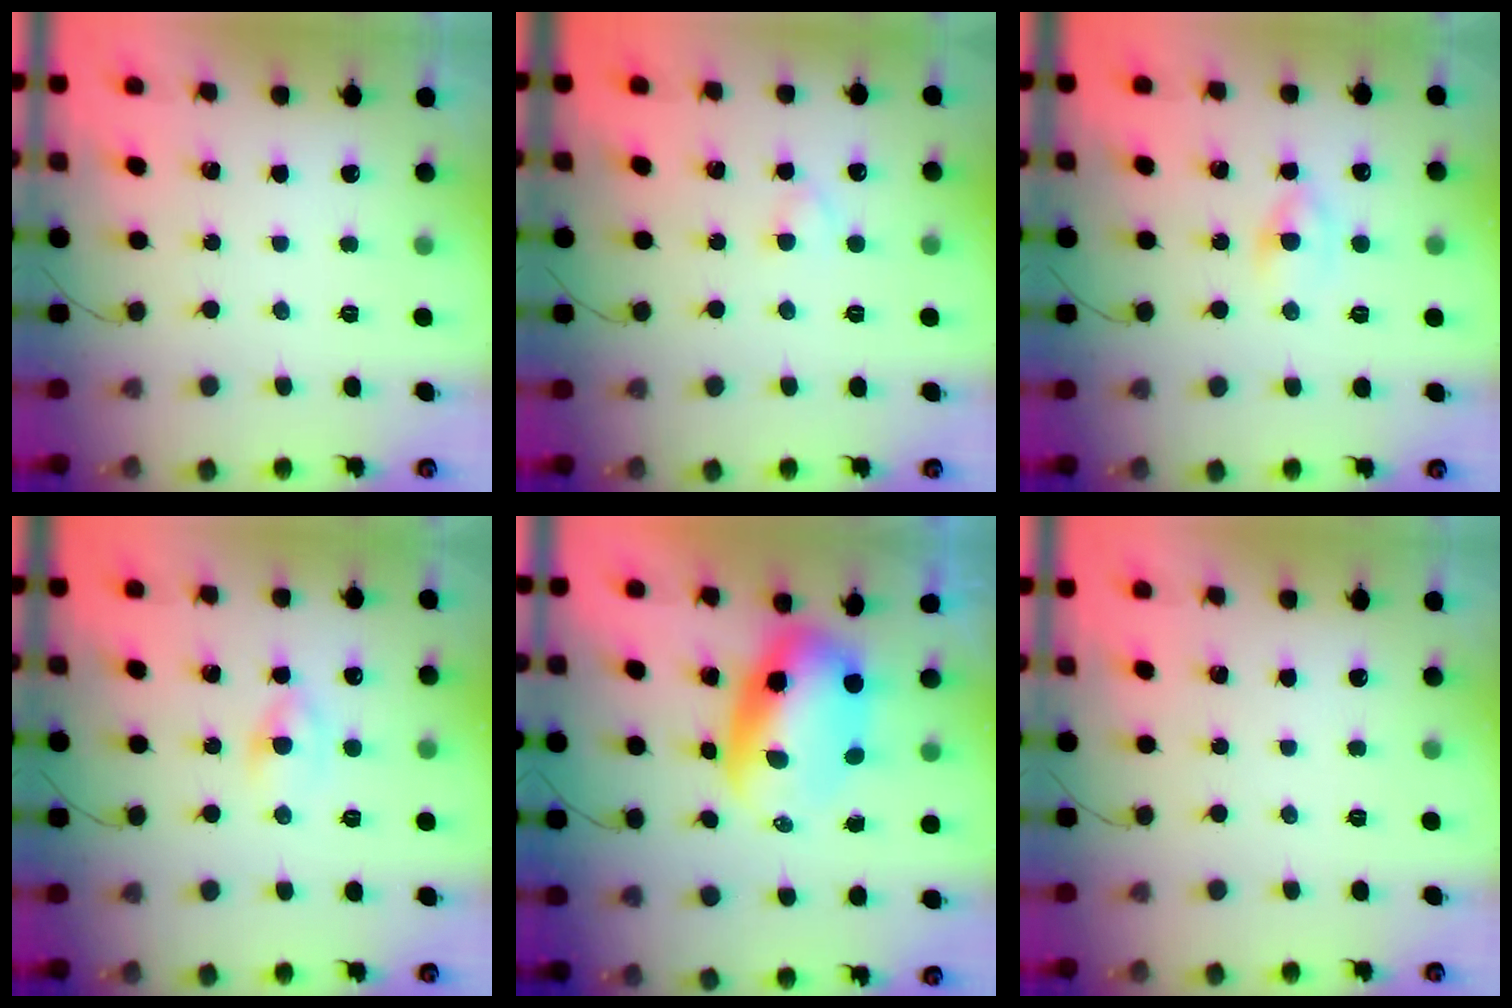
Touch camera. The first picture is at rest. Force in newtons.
{"total": 2.2, "press": 1.9, "slide": 1.0}
{"total": 2.3, "press": 2.0, "slide": 1.1}
{"total": 2.3, "press": 2.0, "slide": 1.1}
{"total": 8.7, "press": 8.4, "slide": 2.2}
{"total": 0.0}